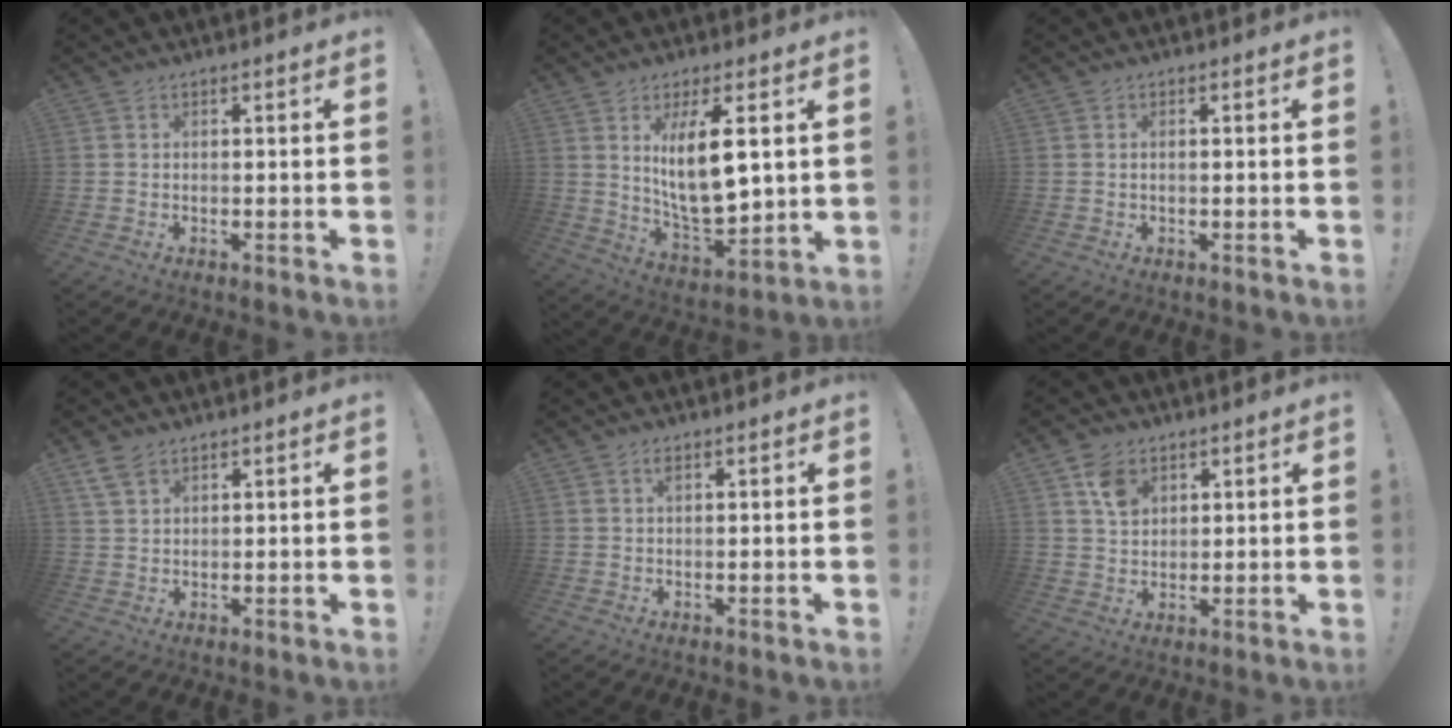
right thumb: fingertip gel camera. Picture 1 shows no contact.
{"total": 13.6, "force": [4.6, 4.6, 12.0], "torque": [-0.215, -0.030, 0.069]}
{"total": 0.8, "force": [0.0, 0.1, 0.8], "torque": [-0.023, 0.004, 0.002]}
{"total": 4.6, "force": [3.2, 2.4, 2.4], "torque": [-0.053, -0.006, 0.063]}
{"total": 1.2, "force": [0.6, 0.4, 0.9], "torque": [-0.019, 0.001, 0.011]}
{"total": 6.6, "force": [3.5, 4.6, 3.3], "torque": [-0.046, -0.012, 0.065]}